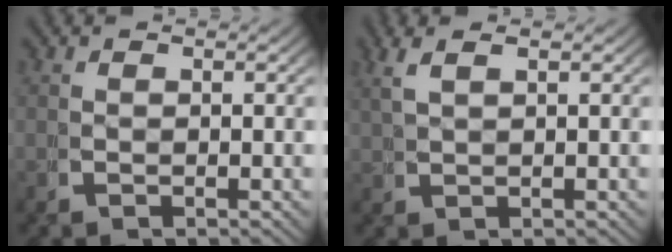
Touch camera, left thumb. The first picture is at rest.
{"total": 2.0, "force": [1.6, 0.2, 1.2], "torque": [-0.030, 0.005, 0.039]}